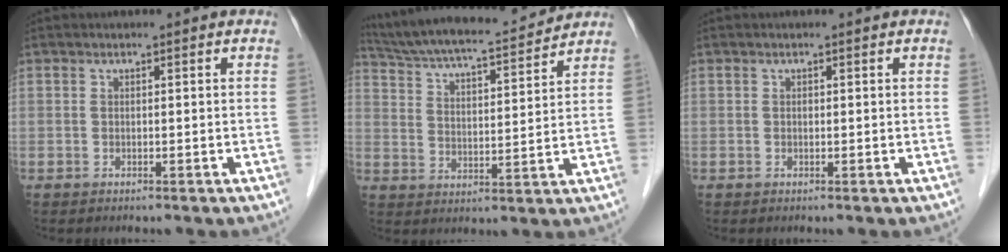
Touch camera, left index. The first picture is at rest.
{"total": 15.5, "force": [14.2, 1.5, 6.0], "torque": [-0.113, 0.011, 0.226]}
{"total": 1.1, "force": [-1.1, 0.1, 0.0], "torque": [0.003, -0.005, -0.020]}